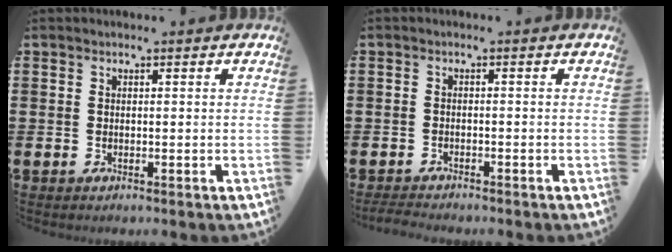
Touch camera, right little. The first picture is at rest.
{"total": 1.2, "force": [-1.1, 0.1, 0.2], "torque": [-0.006, 0.004, -0.023]}